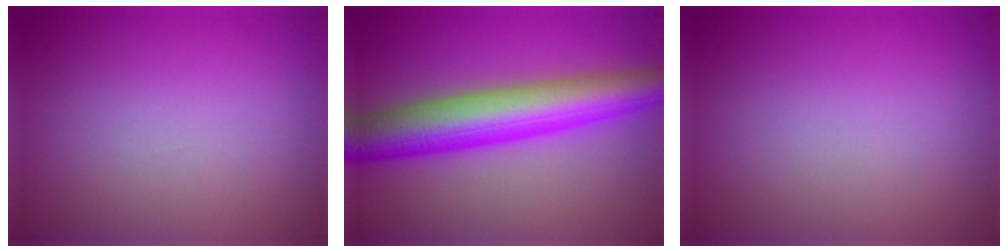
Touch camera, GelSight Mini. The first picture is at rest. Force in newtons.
{"total": 9.2, "press": 9.2, "slide": 0.0}
{"total": 0.0}